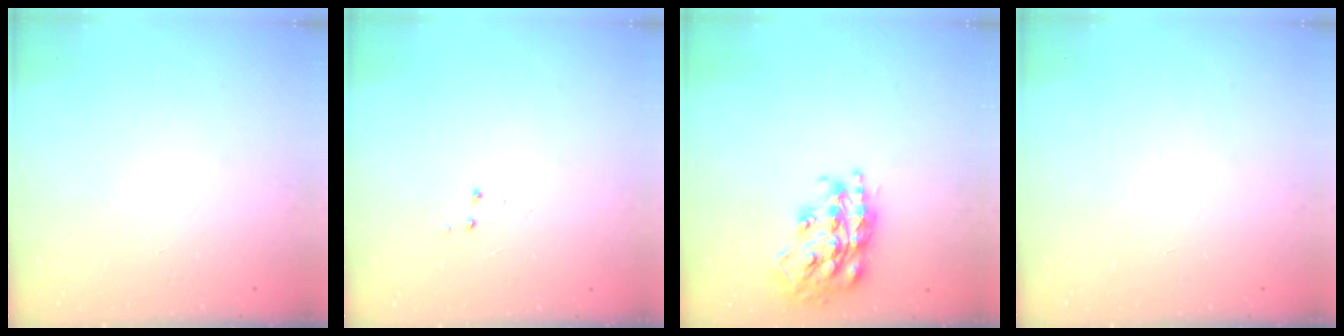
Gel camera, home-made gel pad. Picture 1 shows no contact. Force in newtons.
{"total": 3.3, "press": 3.3, "slide": 0.4}
{"total": 19.5, "press": 19.4, "slide": 1.3}
{"total": 0.0}